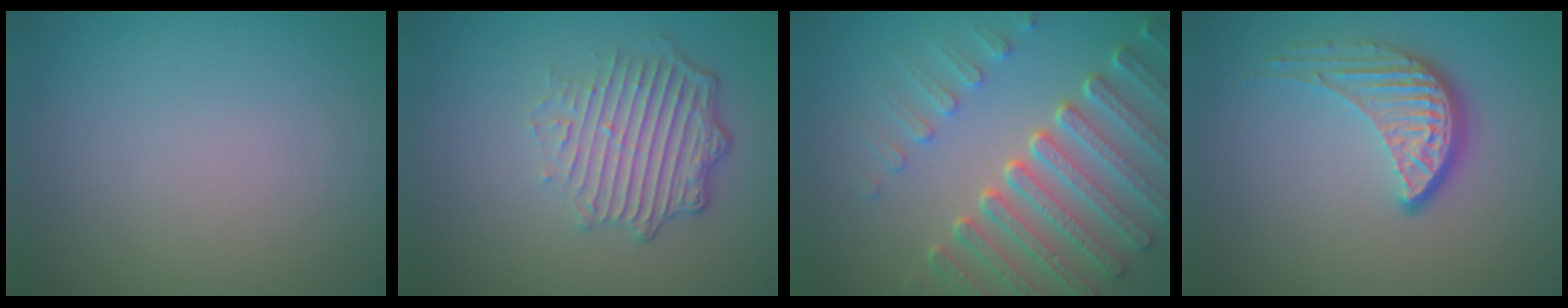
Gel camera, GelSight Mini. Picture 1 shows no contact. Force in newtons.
{"total": 5.0, "press": 3.6, "slide": 3.5}
{"total": 7.4, "press": 5.5, "slide": 4.9}
{"total": 4.0, "press": 3.0, "slide": 2.7}